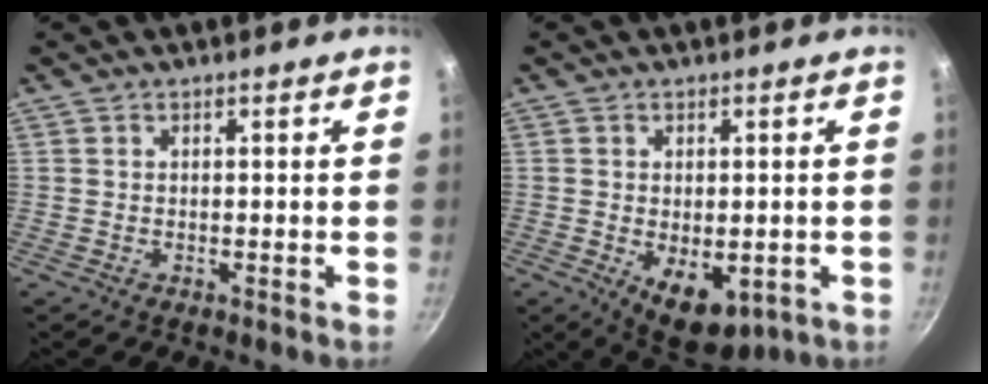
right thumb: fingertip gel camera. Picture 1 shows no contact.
{"total": 9.0, "force": [-2.2, 5.2, 6.9], "torque": [-0.076, -0.007, -0.015]}